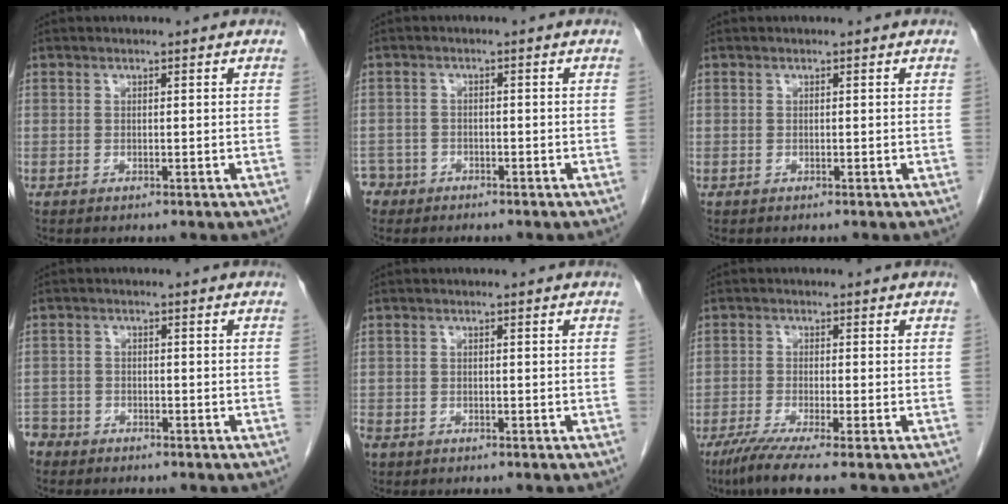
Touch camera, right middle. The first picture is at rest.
{"total": 3.6, "force": [-2.7, 2.3, -0.6], "torque": [0.007, 0.006, -0.055]}
{"total": 0.0}
{"total": 4.5, "force": [-3.8, 2.2, -0.1], "torque": [-0.002, 0.000, -0.078]}
{"total": 3.4, "force": [-2.3, 2.1, 1.2], "torque": [-0.036, -0.006, -0.044]}
{"total": 5.8, "force": [-4.2, -0.7, 3.9], "torque": [-0.067, -0.018, -0.080]}